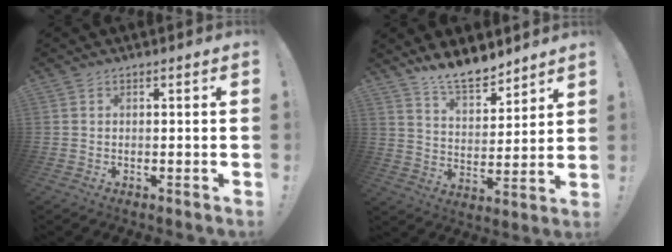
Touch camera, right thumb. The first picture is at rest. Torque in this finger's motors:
{"motor_torque": [0.04, 2.09, 0.57, 0.51, 0.00]}